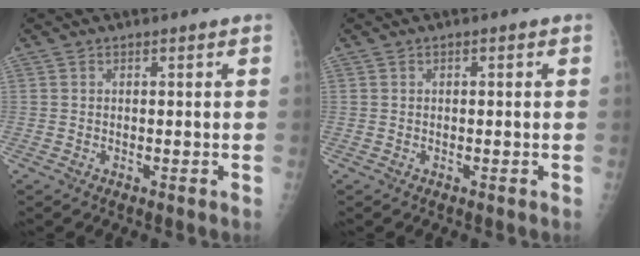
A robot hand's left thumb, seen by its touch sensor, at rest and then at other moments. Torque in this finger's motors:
{"motor_torque": [0.34, -0.18, -0.37, -0.17, 0.01]}